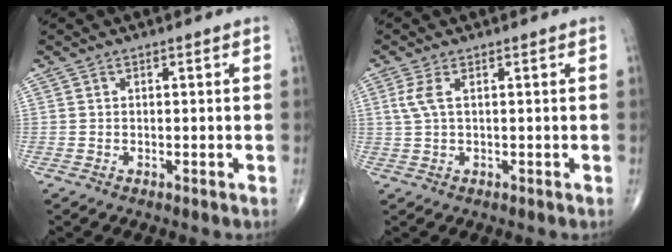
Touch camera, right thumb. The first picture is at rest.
{"total": 2.9, "force": [0.7, 0.9, 2.6], "torque": [-0.078, 0.009, 0.021]}